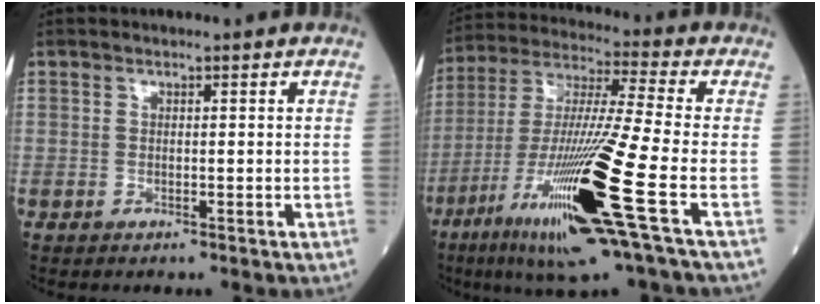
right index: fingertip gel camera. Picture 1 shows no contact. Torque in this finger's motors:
{"motor_torque": [1.23, -0.91, 1.05, 0.21]}